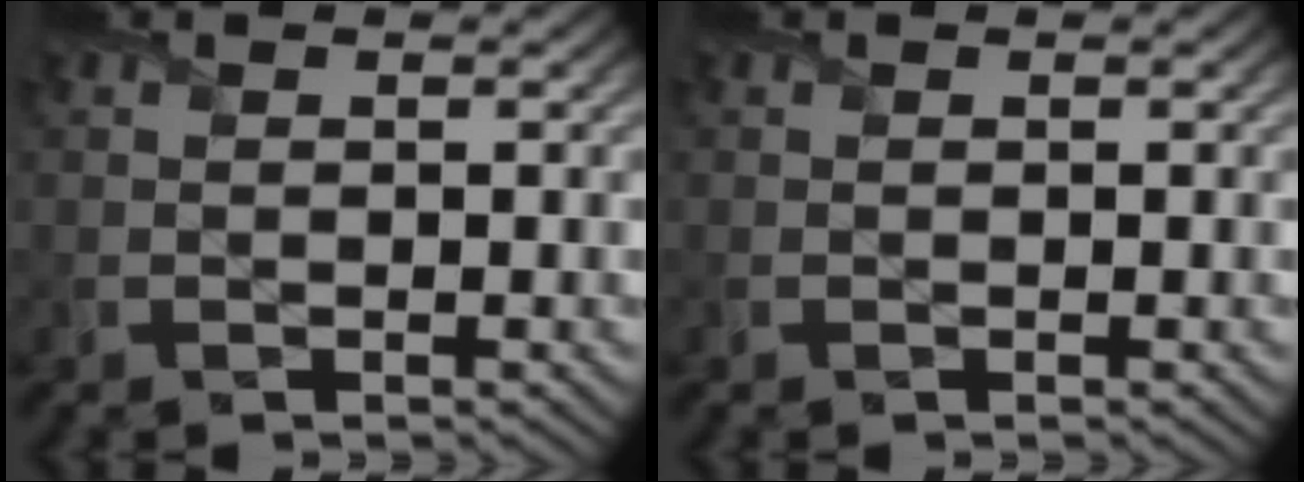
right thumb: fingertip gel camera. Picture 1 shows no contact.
{"total": 0.0}